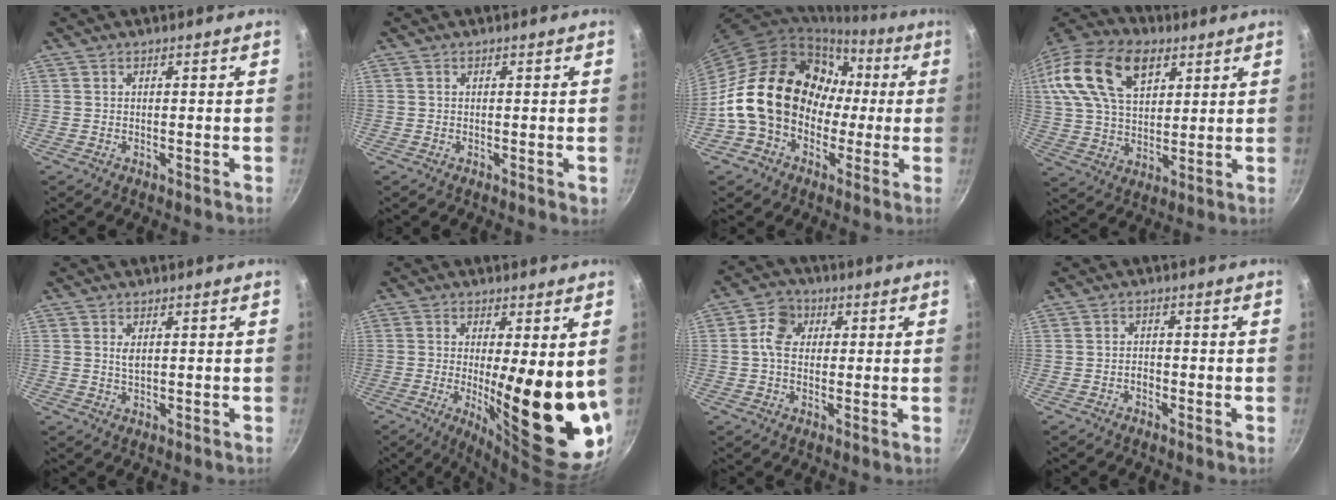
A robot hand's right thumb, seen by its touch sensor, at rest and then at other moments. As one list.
[{"total": 1.1, "force": [0.1, 0.7, 0.9], "torque": [-0.007, 0.000, 0.003]}, {"total": 17.8, "force": [-1.0, 14.4, 10.4], "torque": [-0.130, 0.057, -0.018]}, {"total": 22.7, "force": [9.6, 13.7, 15.3], "torque": [-0.293, 0.008, 0.167]}, {"total": 1.6, "force": [0.6, 0.7, 1.3], "torque": [-0.026, -0.003, 0.012]}, {"total": 17.9, "force": [-0.3, 4.7, 17.3], "torque": [-0.221, -0.041, 0.007]}, {"total": 6.2, "force": [1.0, 5.0, 3.6], "torque": [-0.039, 0.010, 0.005]}, {"total": 1.4, "force": [-0.8, 0.9, 0.6], "torque": [-0.004, 0.011, -0.013]}]